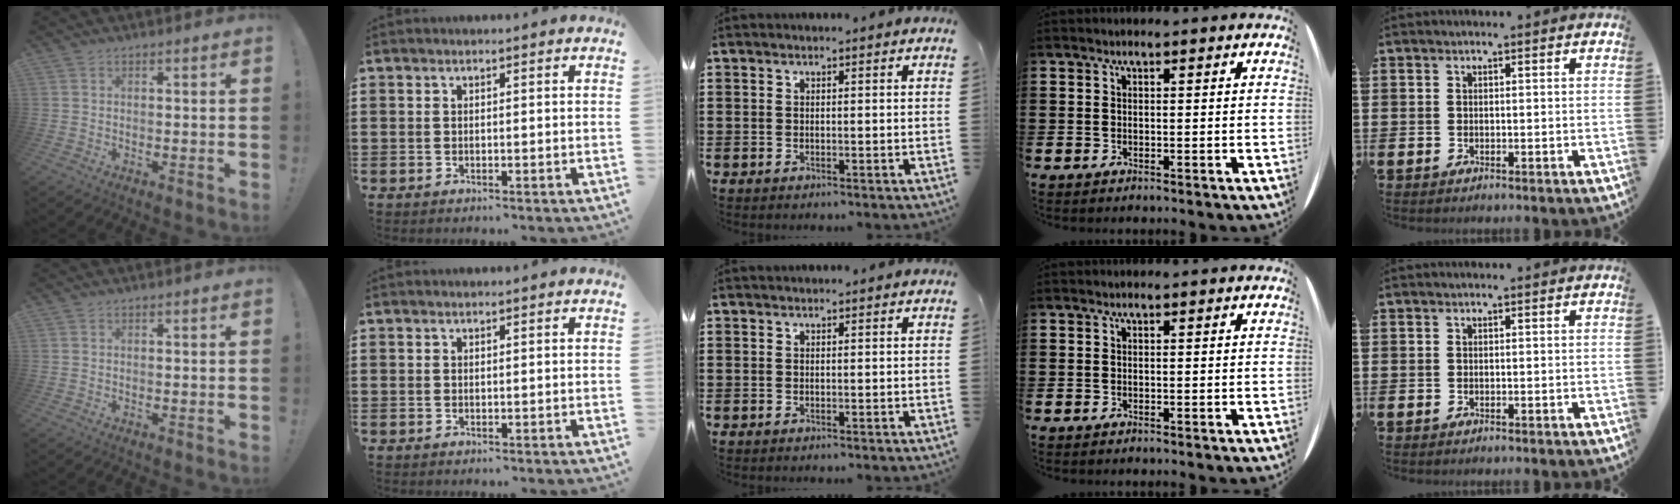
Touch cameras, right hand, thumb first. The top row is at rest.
{}